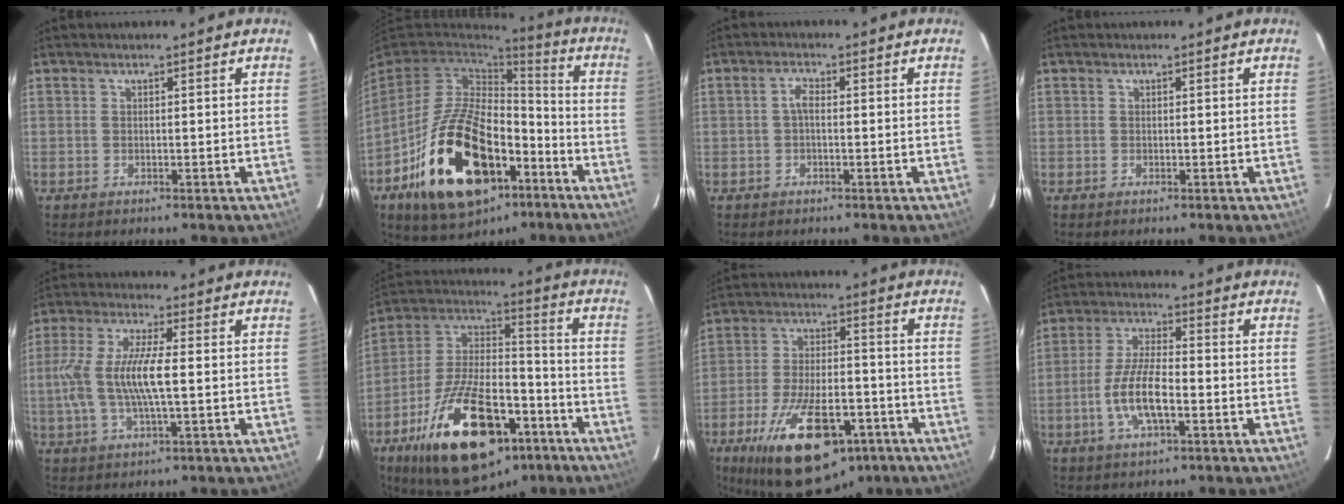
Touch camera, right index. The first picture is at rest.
{"total": 25.2, "force": [-11.5, 13.4, 17.9], "torque": [-0.343, 0.004, -0.173]}
{"total": 1.9, "force": [-0.2, 0.8, 1.6], "torque": [-0.034, 0.010, -0.006]}
{"total": 0.0}
{"total": 11.2, "force": [-0.5, 2.7, 10.8], "torque": [-0.223, 0.002, -0.010]}
{"total": 27.7, "force": [-14.6, 13.2, 19.4], "torque": [-0.362, 0.004, -0.226]}
{"total": 22.1, "force": [-12.7, 10.0, 15.1], "torque": [-0.284, -0.016, -0.190]}
{"total": 9.4, "force": [-3.2, 3.0, 8.3], "torque": [-0.171, -0.001, -0.060]}